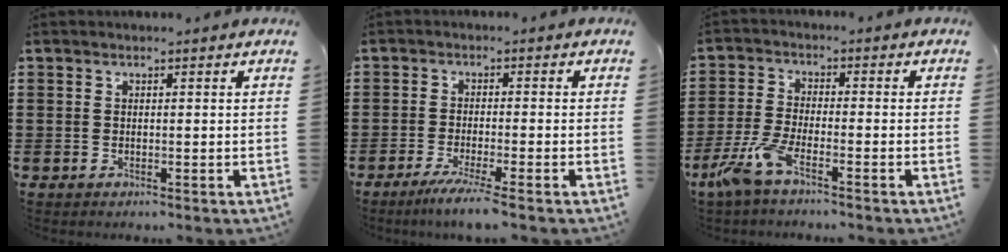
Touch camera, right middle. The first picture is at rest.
{"total": 3.8, "force": [-3.1, -0.4, 2.2], "torque": [-0.042, -0.012, -0.059]}
{"total": 6.1, "force": [-4.0, 1.2, 4.5], "torque": [-0.121, -0.018, -0.082]}